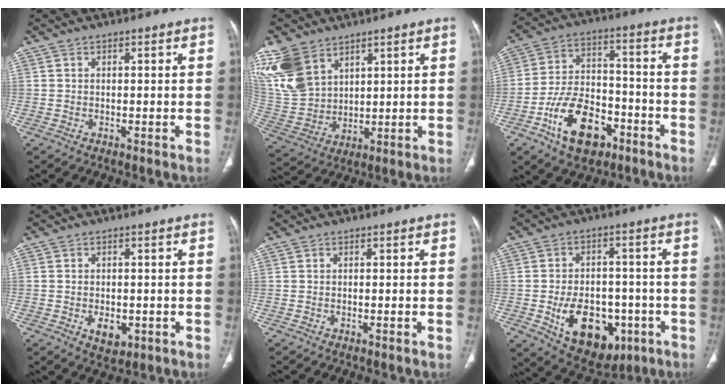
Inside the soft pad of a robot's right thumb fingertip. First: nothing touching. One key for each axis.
{"total": 14.4, "fx": 8.5, "fy": 9.2, "fz": 7.2, "tx": -0.150, "ty": -0.024, "tz": 0.194}
{"total": 15.1, "fx": -7.6, "fy": 9.0, "fz": 9.4, "tx": -0.139, "ty": 0.053, "tz": -0.127}
{"total": 4.5, "fx": -1.5, "fy": 2.8, "fz": 3.2, "tx": -0.041, "ty": 0.002, "tz": -0.014}
{"total": 0.5, "fx": -0.3, "fy": 0.0, "fz": 0.5, "tx": -0.009, "ty": -0.001, "tz": -0.003}
{"total": 16.2, "fx": -5.4, "fy": 10.6, "fz": 11.0, "tx": -0.124, "ty": 0.020, "tz": -0.064}